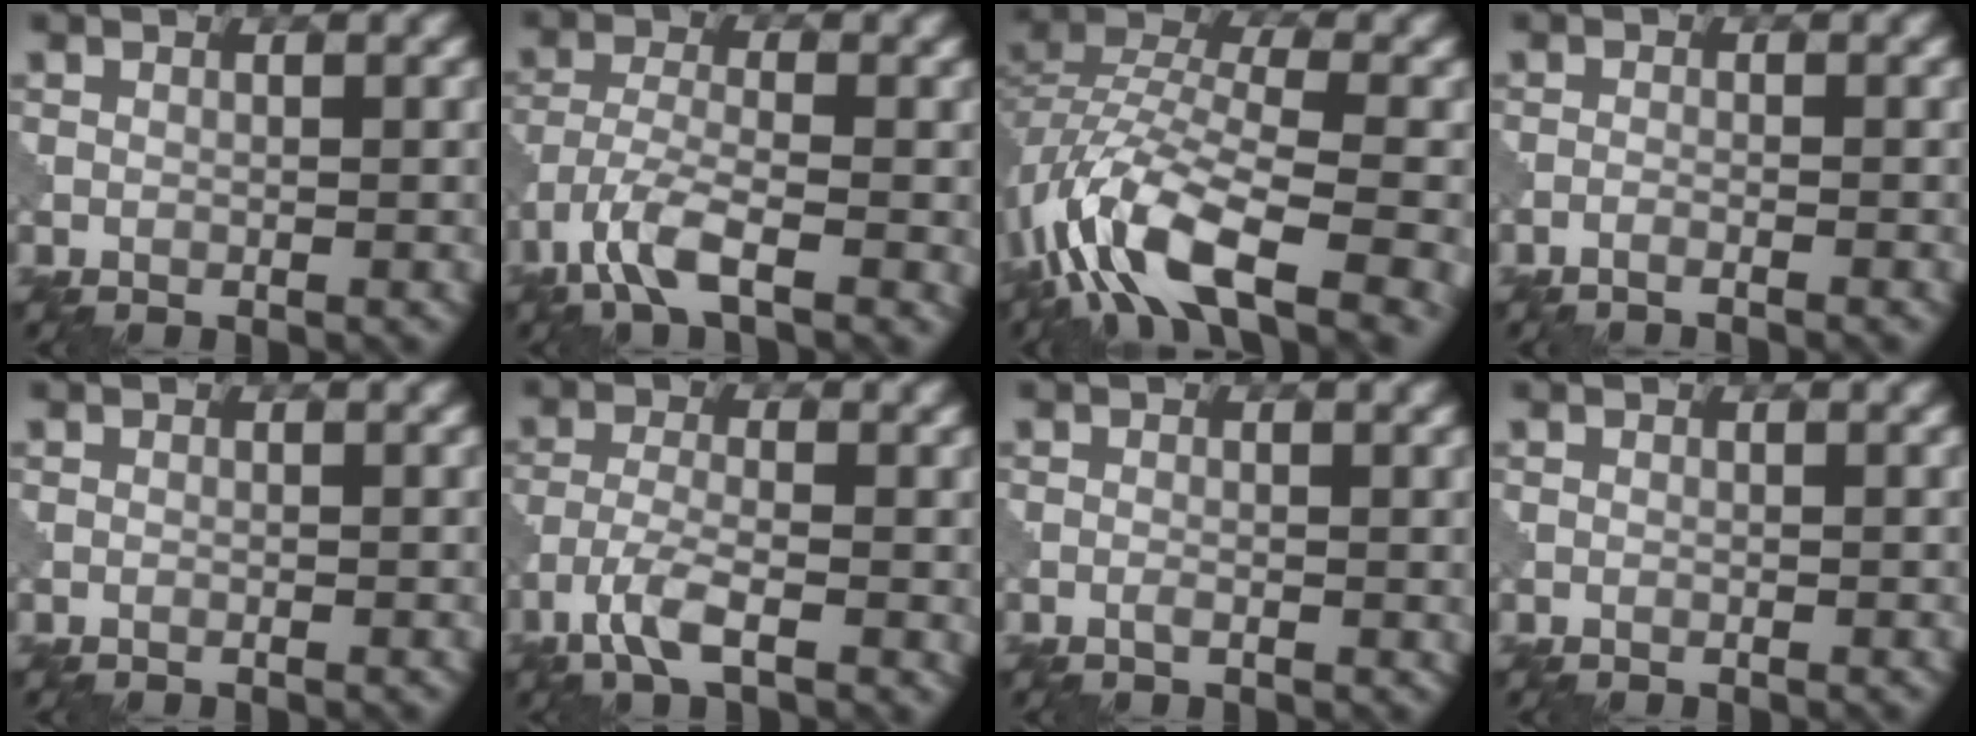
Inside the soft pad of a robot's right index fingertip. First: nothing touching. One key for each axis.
{"total": 6.1, "fx": -3.4, "fy": 1.8, "fz": 4.7, "tx": -0.104, "ty": -0.004, "tz": -0.078}
{"total": 12.1, "fx": -5.8, "fy": 5.2, "fz": 9.3, "tx": -0.182, "ty": -0.002, "tz": -0.118}
{"total": 1.4, "fx": -1.2, "fy": 0.2, "fz": 0.7, "tx": -0.007, "ty": 0.000, "tz": -0.032}
{"total": 0.0}
{"total": 4.7, "fx": -2.5, "fy": 1.3, "fz": 3.8, "tx": -0.086, "ty": -0.004, "tz": -0.054}
{"total": 0.9, "fx": -0.3, "fy": 0.3, "fz": 0.8, "tx": -0.018, "ty": 0.000, "tz": -0.008}
{"total": 0.0}